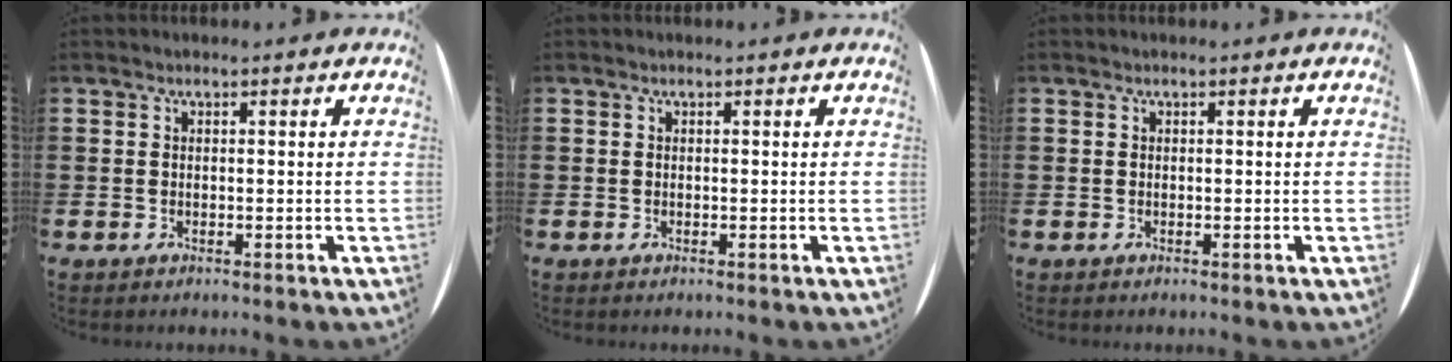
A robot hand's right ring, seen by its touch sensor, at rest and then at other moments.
{"total": 0.0}
{"total": 0.0}